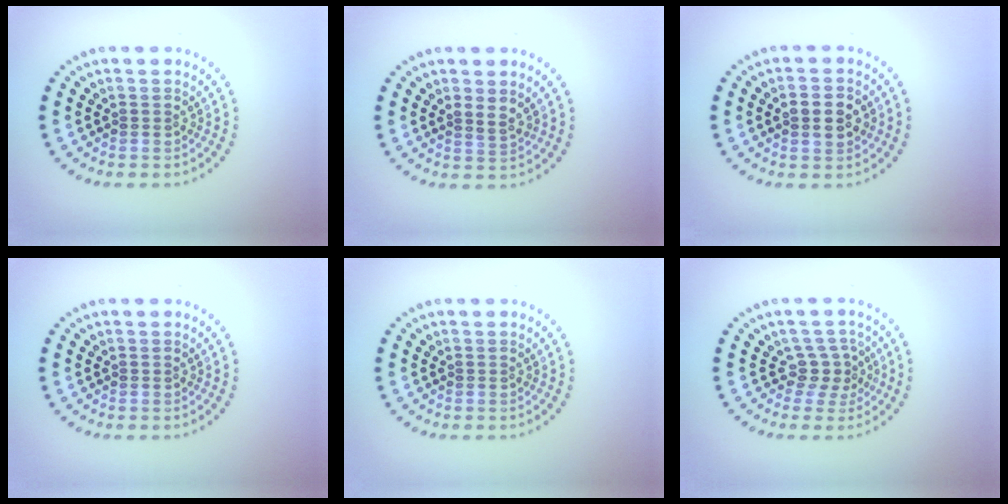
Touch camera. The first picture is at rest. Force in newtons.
{"total": 1.4, "press": 1.1, "slide": 0.8}
{"total": 2.9, "press": 2.9, "slide": 0.1}
{"total": 0.0}
{"total": 0.0}
{"total": 2.2, "press": 1.5, "slide": 1.5}